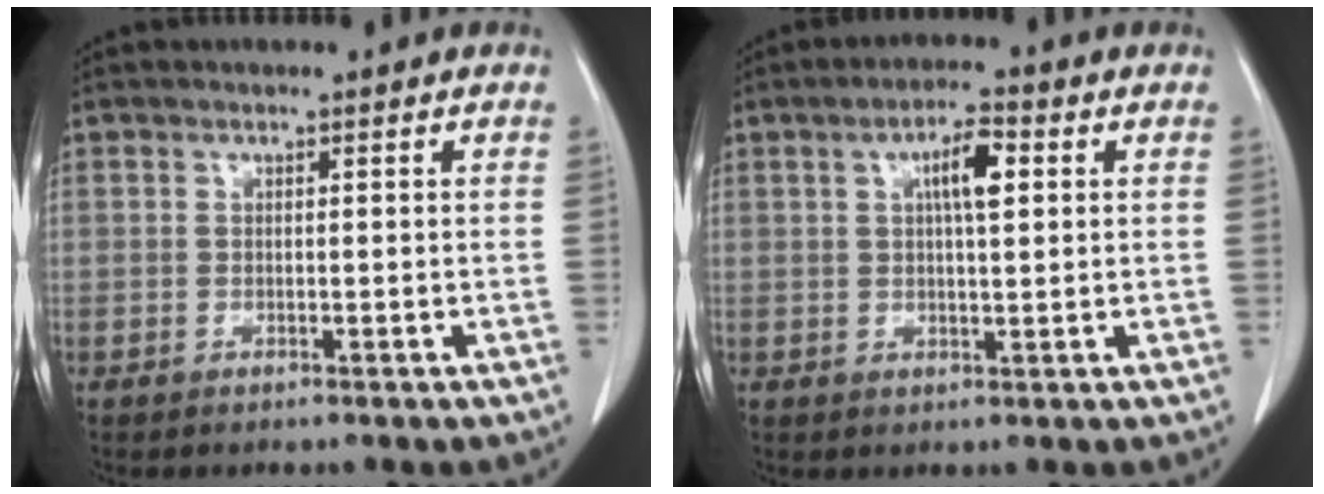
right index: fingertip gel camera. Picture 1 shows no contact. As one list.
[{"total": 5.5, "force": [1.7, 1.3, 5.1], "torque": [-0.089, 0.007, 0.026]}]